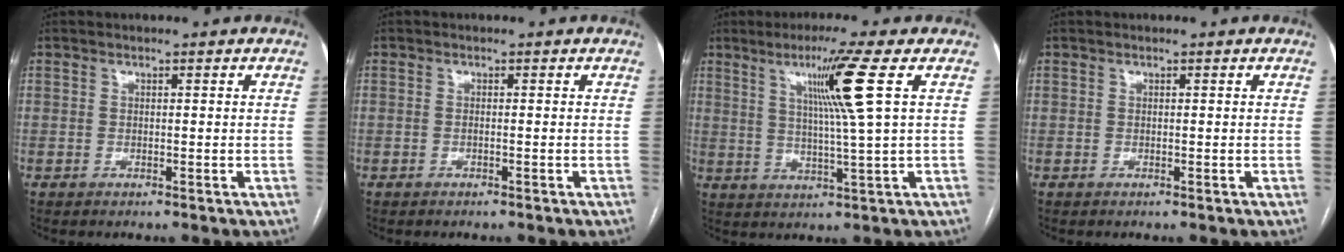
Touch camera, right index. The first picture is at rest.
{"total": 0.0}
{"total": 9.2, "force": [3.4, -2.3, 8.3], "torque": [-0.145, -0.004, 0.065]}
{"total": 0.0}